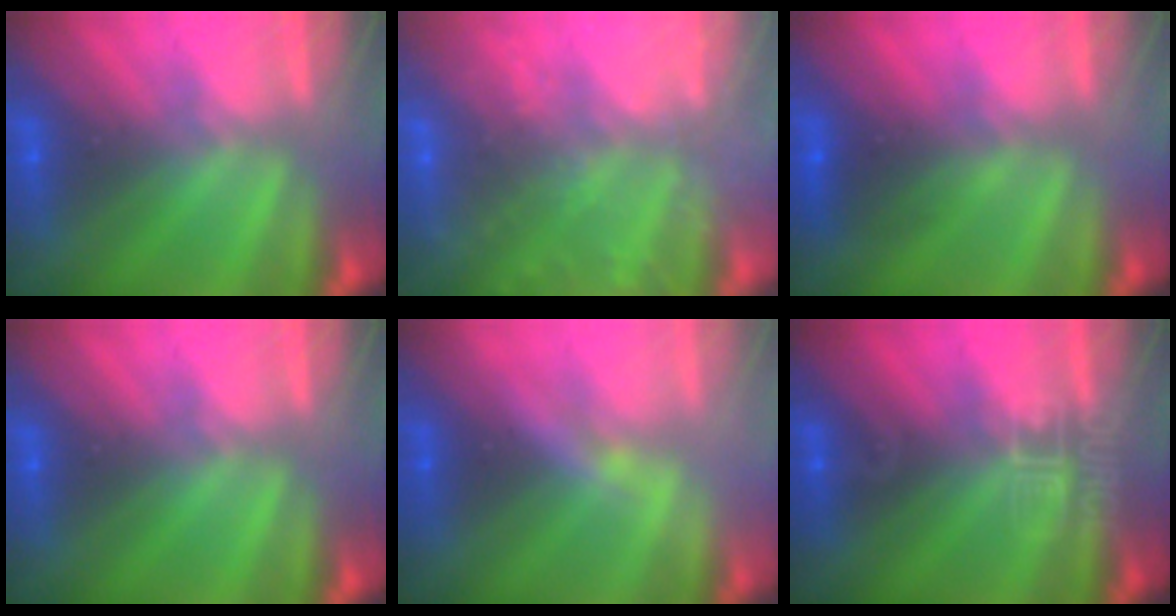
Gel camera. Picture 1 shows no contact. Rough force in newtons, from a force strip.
{"total": 8.3}
{"total": 2.7}
{"total": 0.0}
{"total": 2.2}
{"total": 3.2}